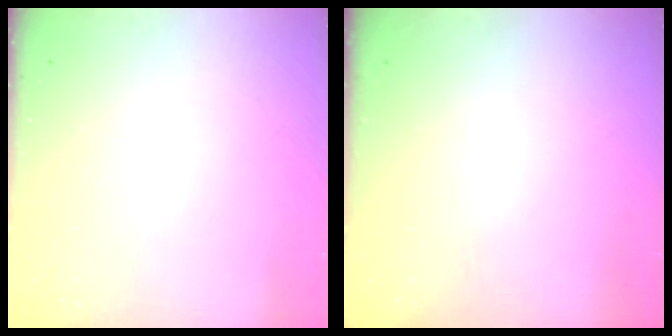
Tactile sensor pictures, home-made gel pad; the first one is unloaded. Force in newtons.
{"total": 0.0}